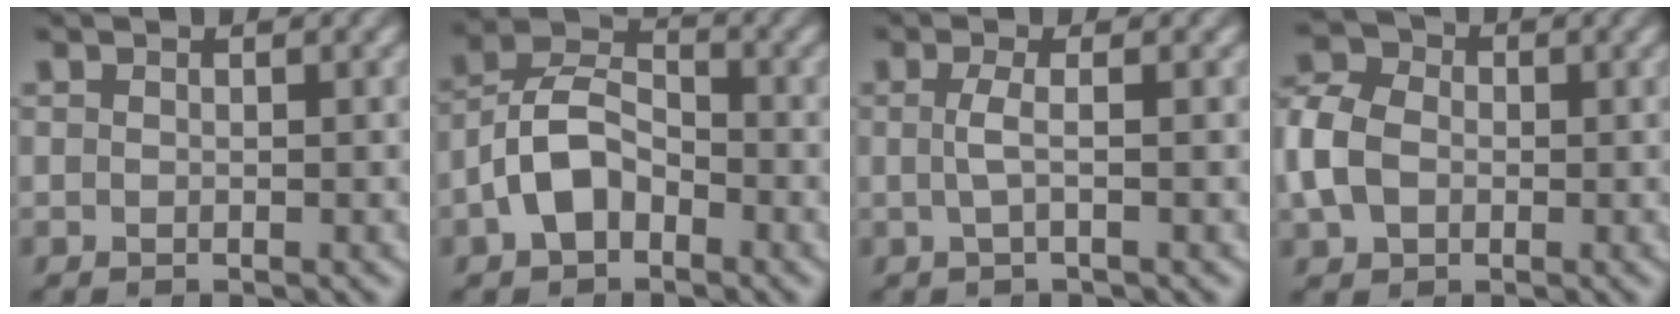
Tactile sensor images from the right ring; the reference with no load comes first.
{"total": 7.2, "force": [-1.2, 5.9, 3.9], "torque": [-0.082, -0.010, -0.027]}
{"total": 1.7, "force": [-0.2, 0.0, 1.7], "torque": [-0.037, 0.003, -0.002]}
{"total": 5.8, "force": [0.1, 5.1, 2.8], "torque": [-0.070, 0.001, -0.003]}